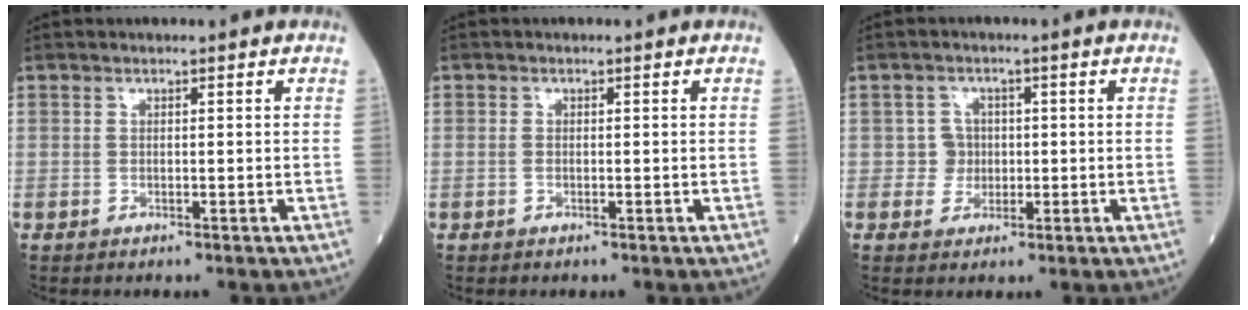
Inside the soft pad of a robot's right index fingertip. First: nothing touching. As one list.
[{"total": 0.6, "force": [-0.2, 0.4, 0.4], "torque": [-0.009, 0.001, -0.005]}, {"total": 2.8, "force": [-0.2, 2.8, 0.2], "torque": [0.006, 0.008, -0.004]}]